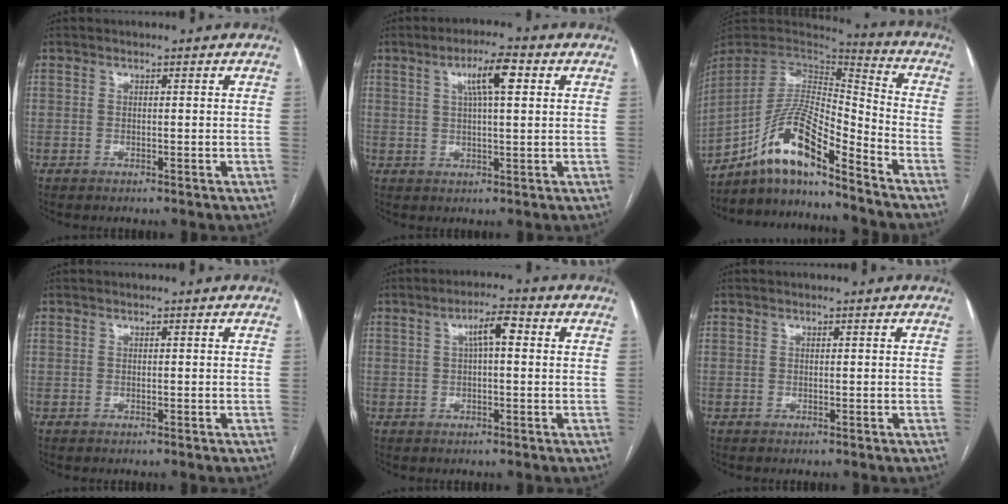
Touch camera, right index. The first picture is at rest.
{"total": 6.4, "force": [2.3, 0.9, 5.9], "torque": [-0.104, 0.012, 0.038]}
{"total": 14.5, "force": [-10.6, 1.9, 9.8], "torque": [-0.185, 0.017, -0.190]}
{"total": 0.0}
{"total": 4.5, "force": [1.0, 1.1, 4.2], "torque": [-0.074, 0.019, 0.015]}
{"total": 0.0}